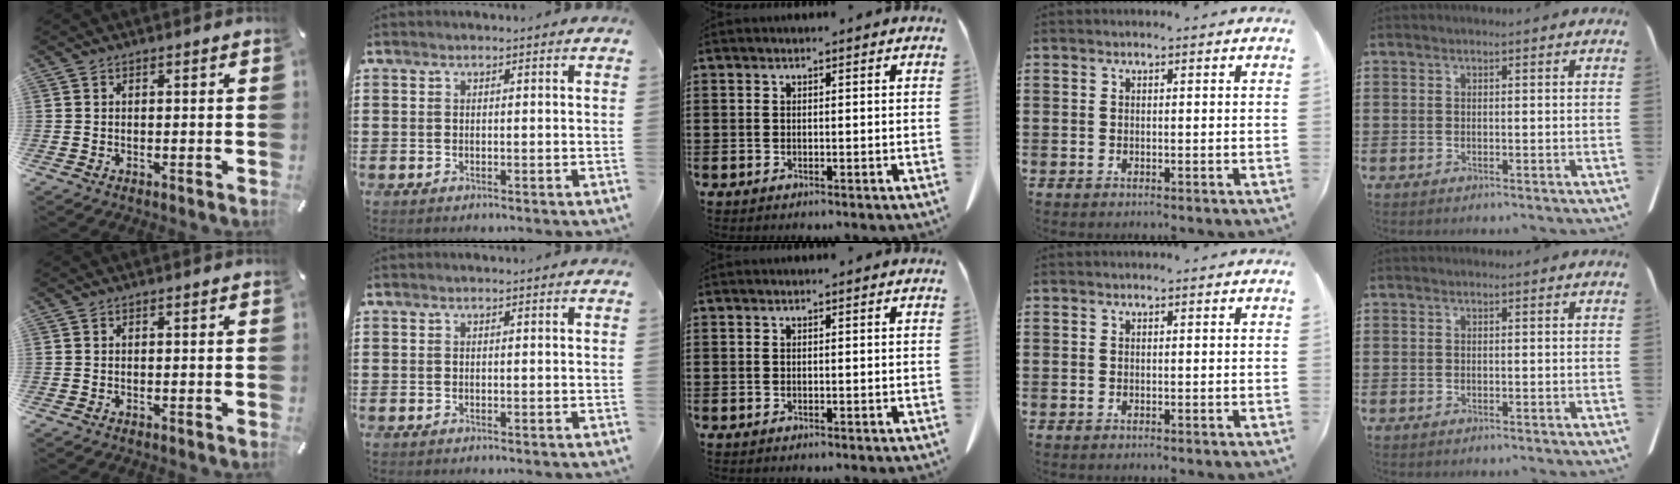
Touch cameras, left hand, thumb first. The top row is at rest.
{}